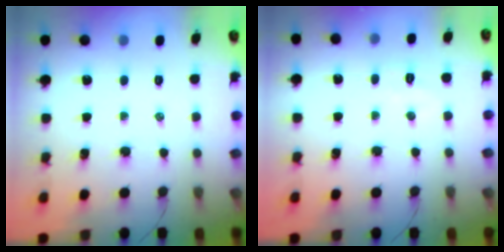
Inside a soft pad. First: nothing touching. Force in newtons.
{"total": 3.6, "press": 3.5, "slide": 0.8}